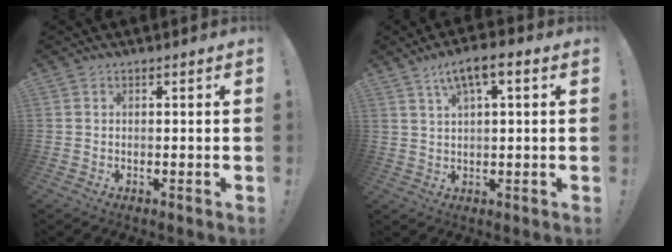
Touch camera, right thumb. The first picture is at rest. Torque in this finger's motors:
{"motor_torque": [-0.17, 0.11, 0.30, 0.52, 0.07]}